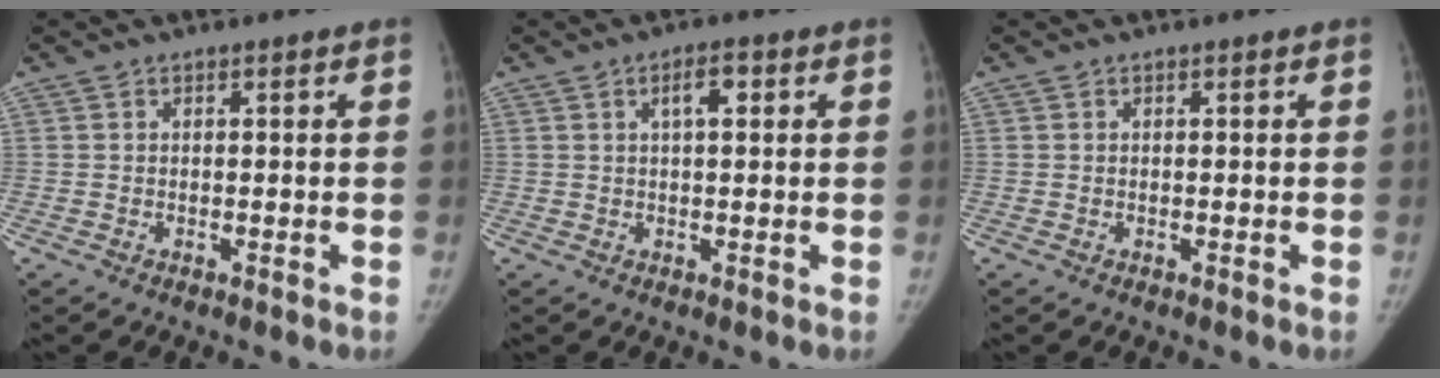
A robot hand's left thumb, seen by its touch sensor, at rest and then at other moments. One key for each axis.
{"total": 3.5, "fx": 1.2, "fy": 1.4, "fz": 3.0, "tx": -0.046, "ty": 0.005, "tz": 0.018}
{"total": 0.0}